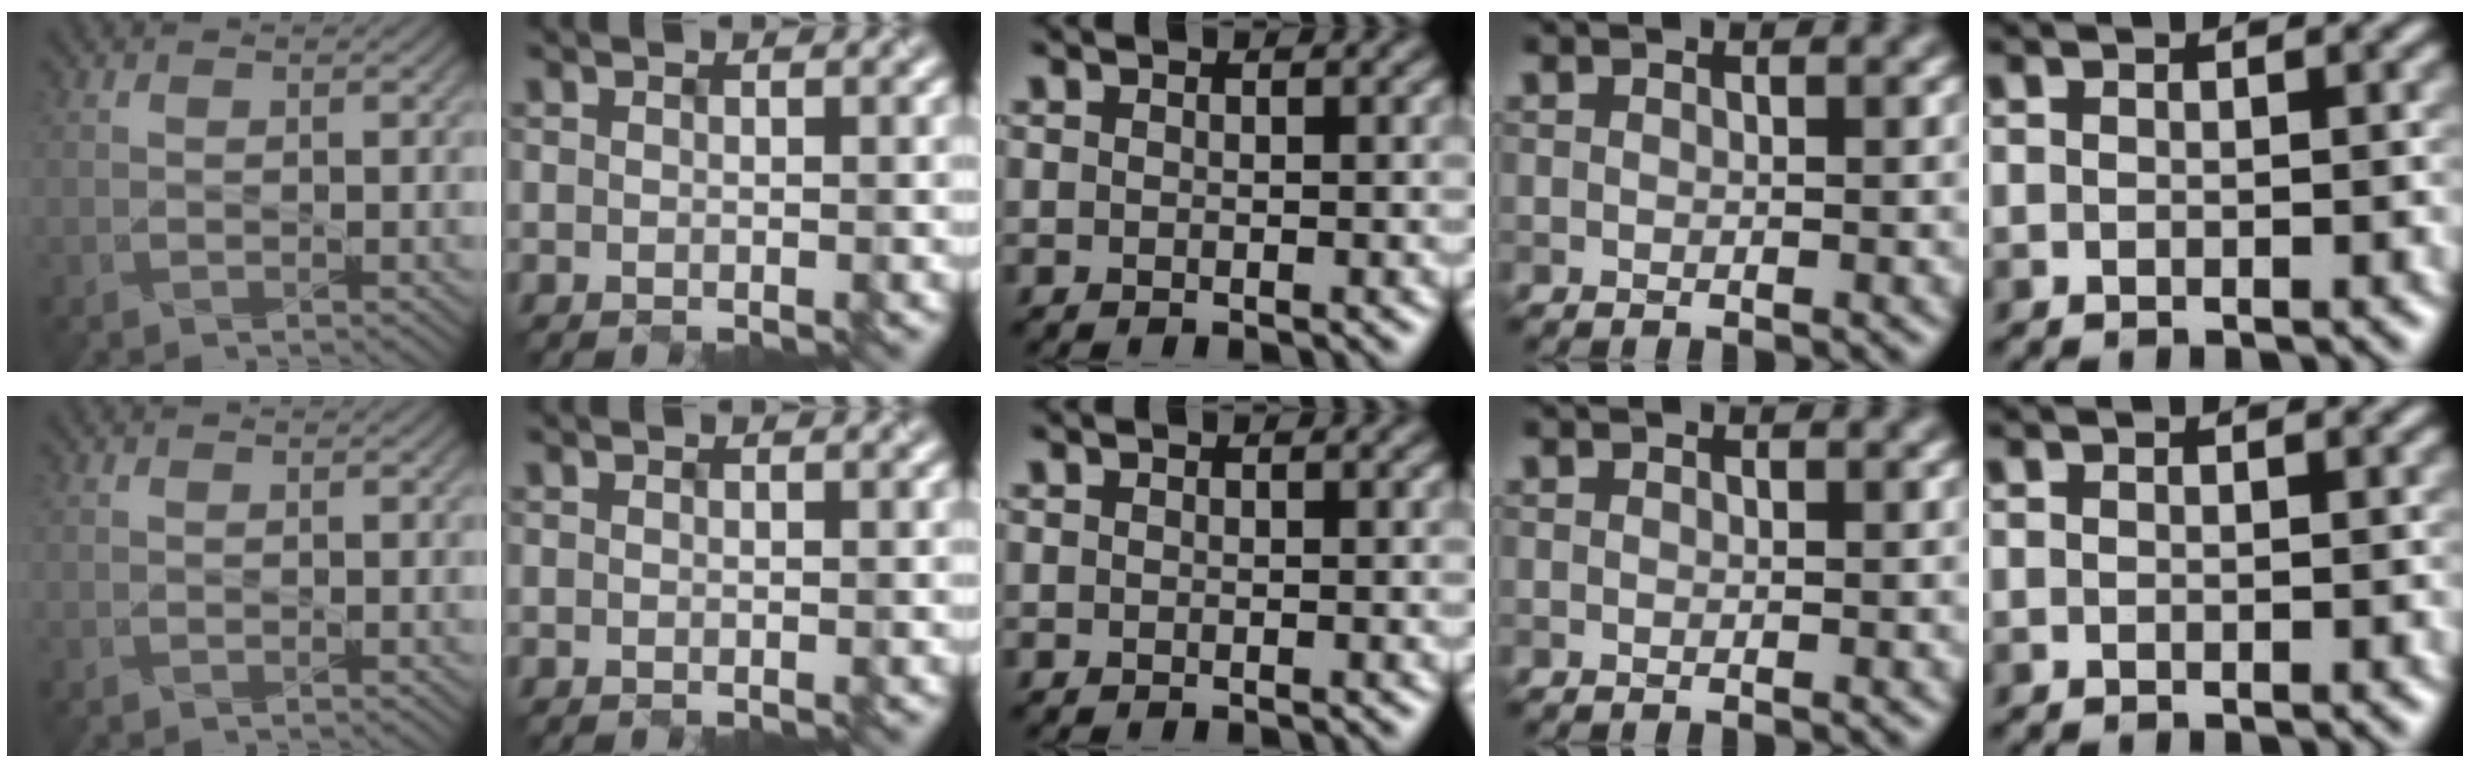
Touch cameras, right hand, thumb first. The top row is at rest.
{}